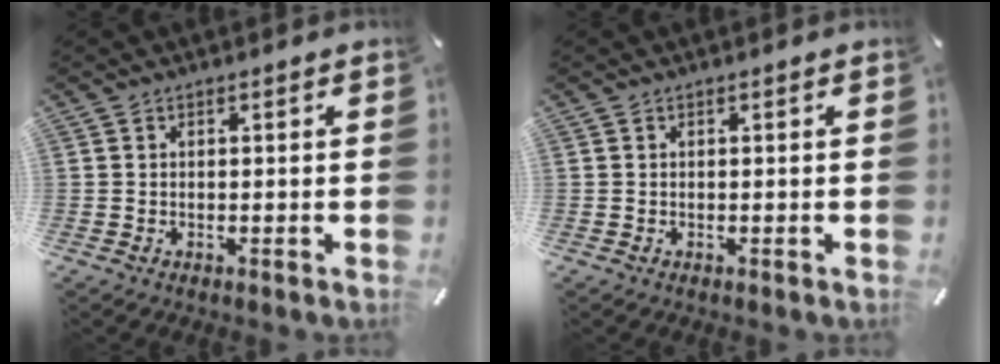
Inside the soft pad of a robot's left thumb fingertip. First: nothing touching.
{"total": 0.0}